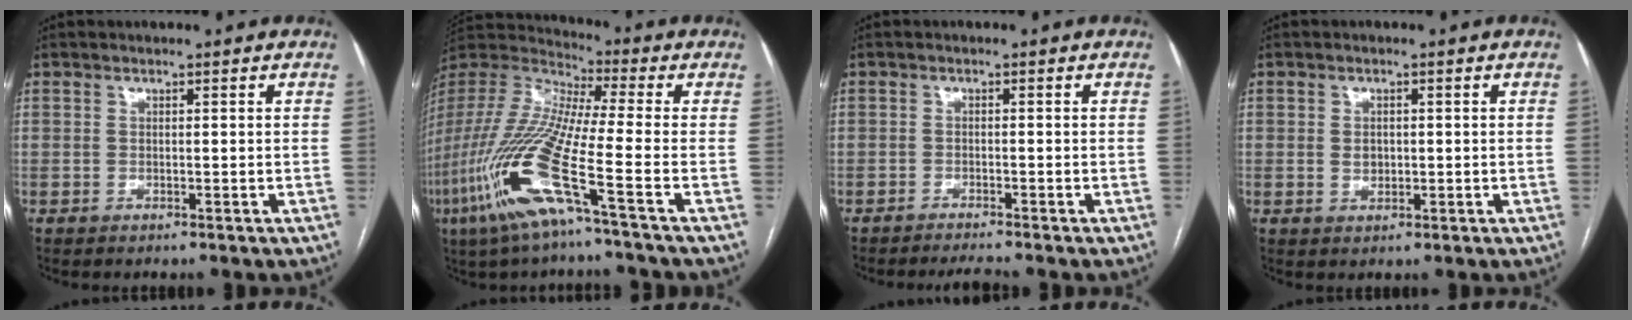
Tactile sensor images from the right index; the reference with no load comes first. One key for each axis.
{"total": 18.1, "fx": -7.6, "fy": 0.2, "fz": 16.5, "tx": -0.374, "ty": -0.034, "tz": -0.160}
{"total": 2.1, "fx": -1.9, "fy": -0.7, "fz": 0.4, "tx": -0.014, "ty": -0.012, "tz": -0.033}
{"total": 2.2, "fx": 0.0, "fy": 1.7, "fz": 1.4, "tx": -0.024, "ty": 0.001, "tz": 0.004}